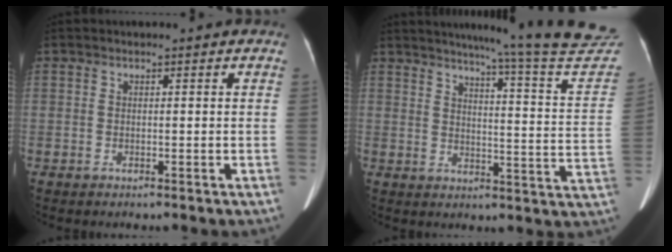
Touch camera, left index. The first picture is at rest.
{"total": 25.0, "force": [23.1, -1.4, 9.5], "torque": [-0.132, -0.117, 0.266]}